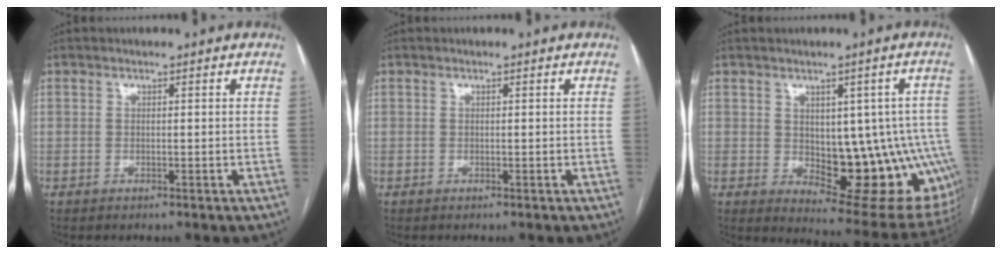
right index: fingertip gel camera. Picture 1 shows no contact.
{"total": 0.0}
{"total": 17.5, "force": [-2.1, 7.8, 15.5], "torque": [-0.135, 0.013, 0.001]}